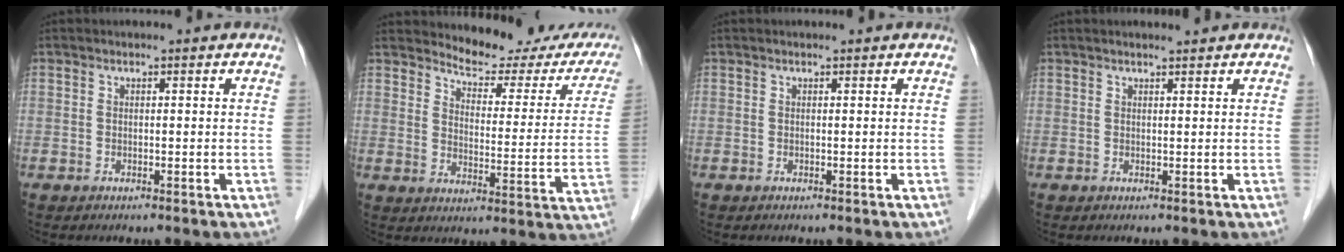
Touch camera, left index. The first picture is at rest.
{"total": 16.4, "force": [15.4, 3.5, 4.5], "torque": [-0.040, -0.058, 0.169]}
{"total": 0.0}
{"total": 1.7, "force": [1.6, 0.0, 0.6], "torque": [-0.008, 0.008, 0.026]}